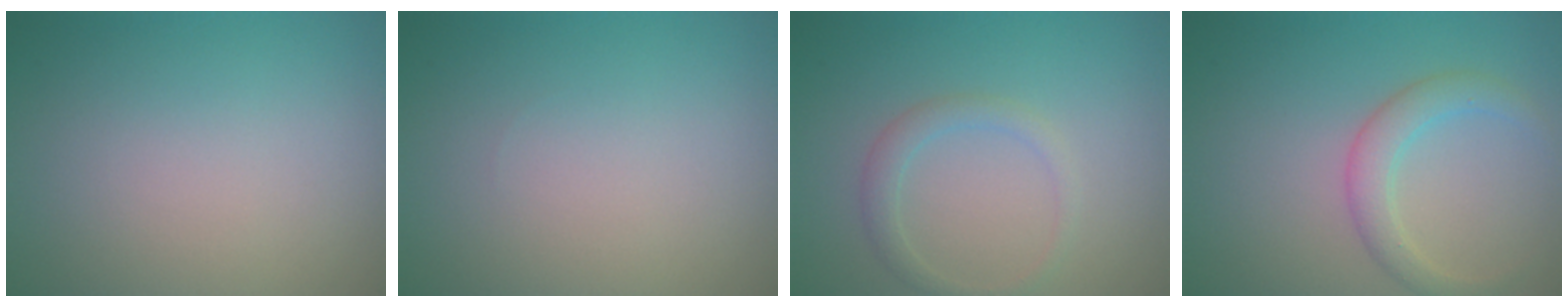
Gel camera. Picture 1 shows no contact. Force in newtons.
{"total": 0.0}
{"total": 1.7, "press": 1.7, "slide": 0.1}
{"total": 2.0, "press": 2.0, "slide": 0.2}